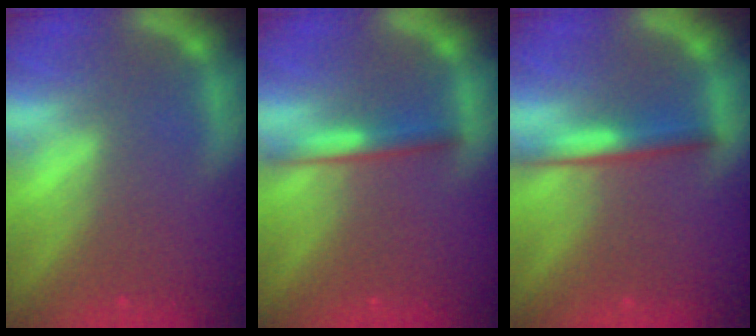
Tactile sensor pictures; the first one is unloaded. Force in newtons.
{"total": 2.4}
{"total": 3.0}